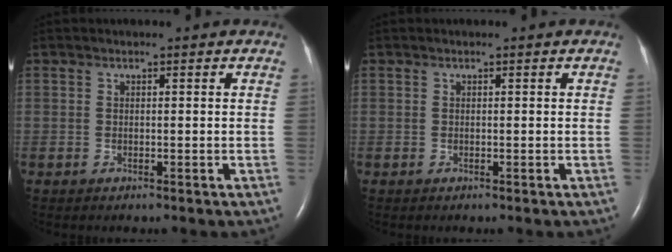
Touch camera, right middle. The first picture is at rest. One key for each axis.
{"total": 0.0}